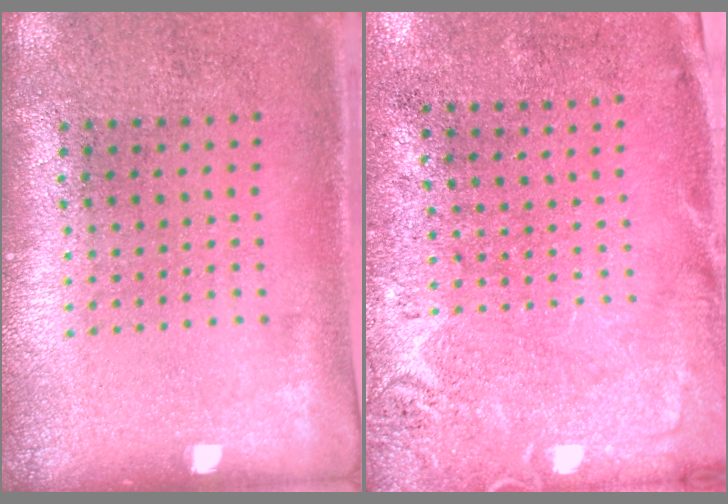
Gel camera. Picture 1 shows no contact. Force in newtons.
{"total": 2.8, "press": 2.3, "slide": 1.6}